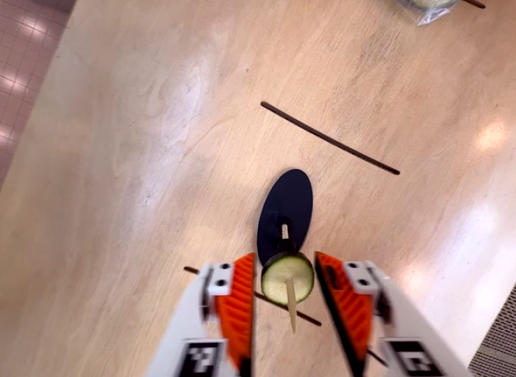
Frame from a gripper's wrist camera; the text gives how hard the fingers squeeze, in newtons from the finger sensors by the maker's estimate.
{"total": 11.1, "left": 11.1, "right": 11.1}